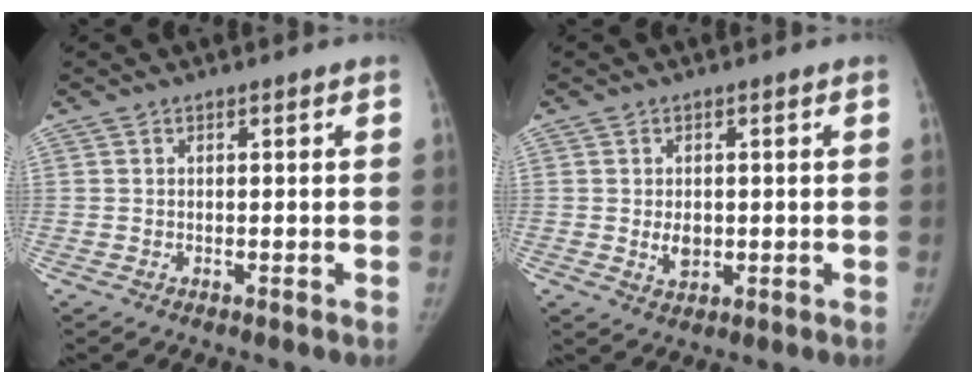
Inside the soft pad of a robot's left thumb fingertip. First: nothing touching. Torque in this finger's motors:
{"motor_torque": [-0.32, 0.42, 0.13, 0.50, 0.02]}